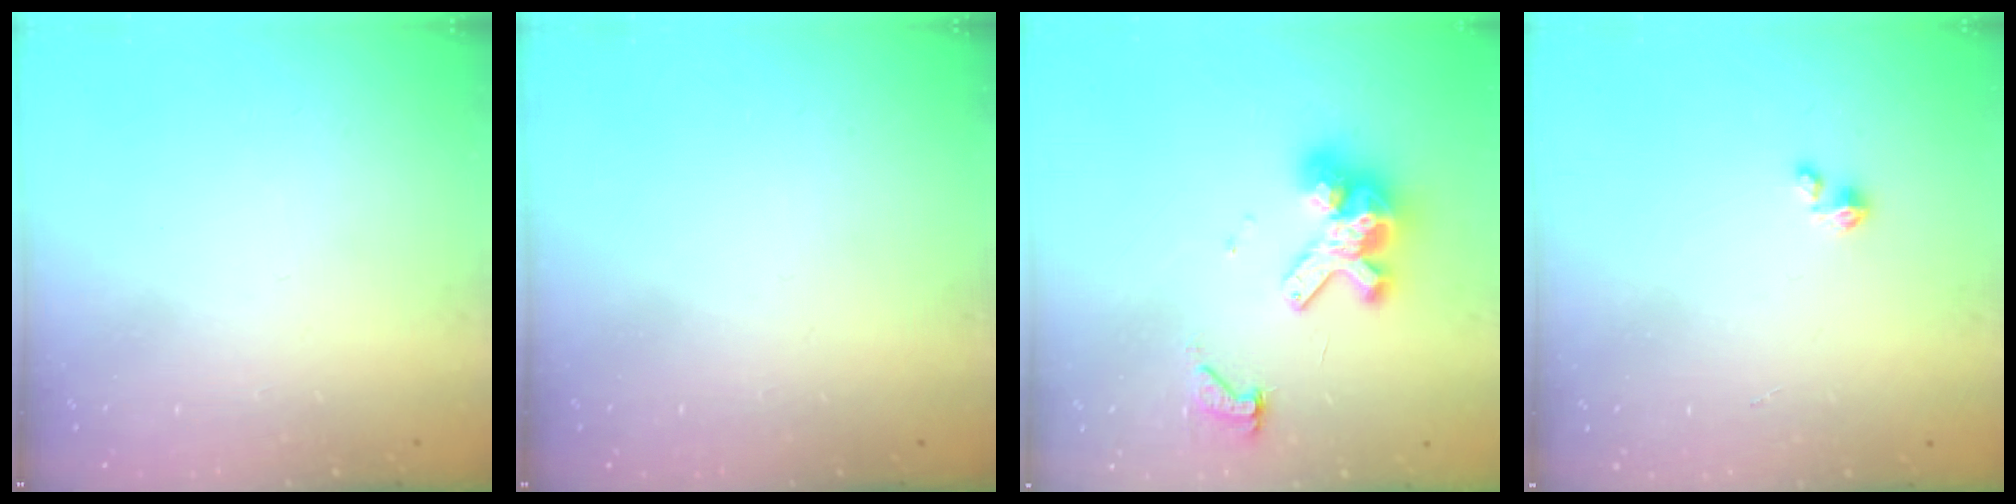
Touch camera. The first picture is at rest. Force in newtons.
{"total": 0.0}
{"total": 11.4, "press": 11.4, "slide": 1.4}
{"total": 1.4, "press": 1.4, "slide": 0.2}